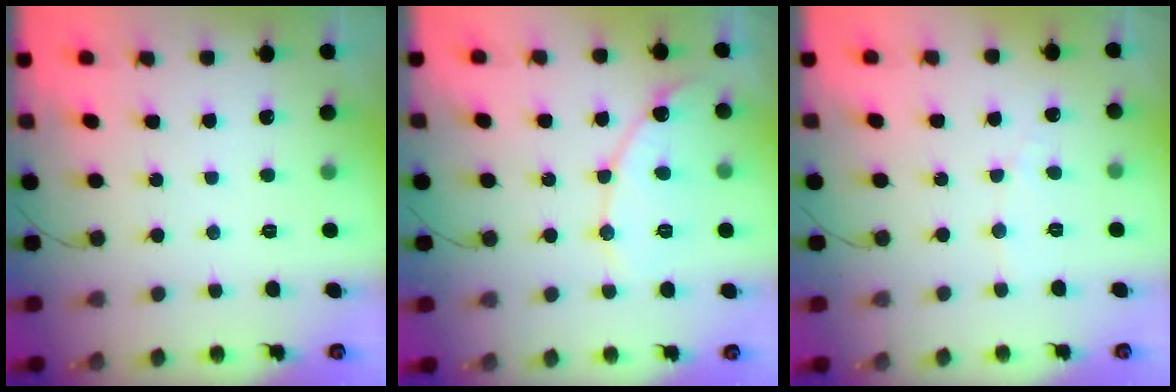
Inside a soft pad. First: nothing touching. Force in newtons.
{"total": 10.8, "press": 10.8, "slide": 0.7}
{"total": 3.3, "press": 3.3, "slide": 0.3}